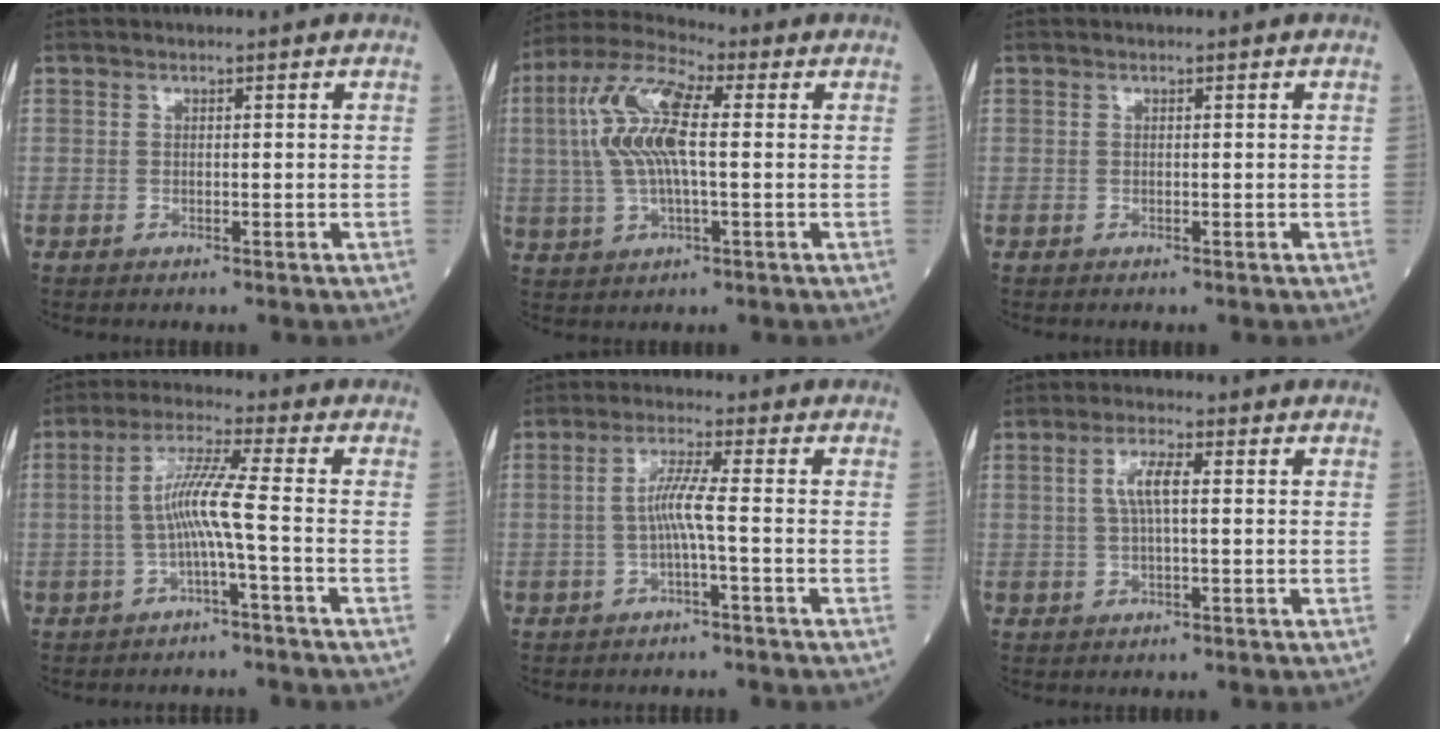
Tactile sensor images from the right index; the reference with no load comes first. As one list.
[{"total": 11.6, "force": [1.4, 3.0, 11.1], "torque": [-0.244, 0.023, 0.023]}, {"total": 0.0}, {"total": 6.4, "force": [-1.3, -0.8, 6.3], "torque": [-0.127, 0.018, -0.022]}, {"total": 4.3, "force": [-0.7, -0.5, 4.2], "torque": [-0.088, 0.009, -0.011]}, {"total": 4.2, "force": [0.8, 0.7, 4.1], "torque": [-0.084, 0.010, 0.018]}]